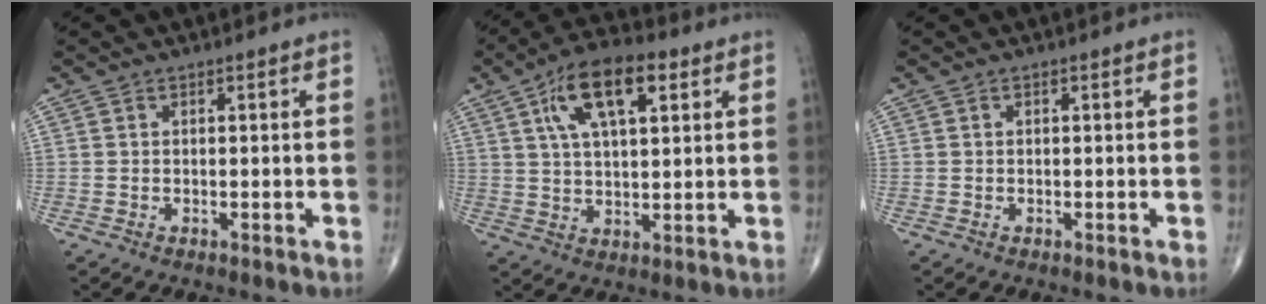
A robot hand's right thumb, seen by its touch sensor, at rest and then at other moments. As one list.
[{"total": 13.3, "force": [5.4, 5.9, 10.6], "torque": [-0.174, 0.004, 0.088]}, {"total": 0.0}]